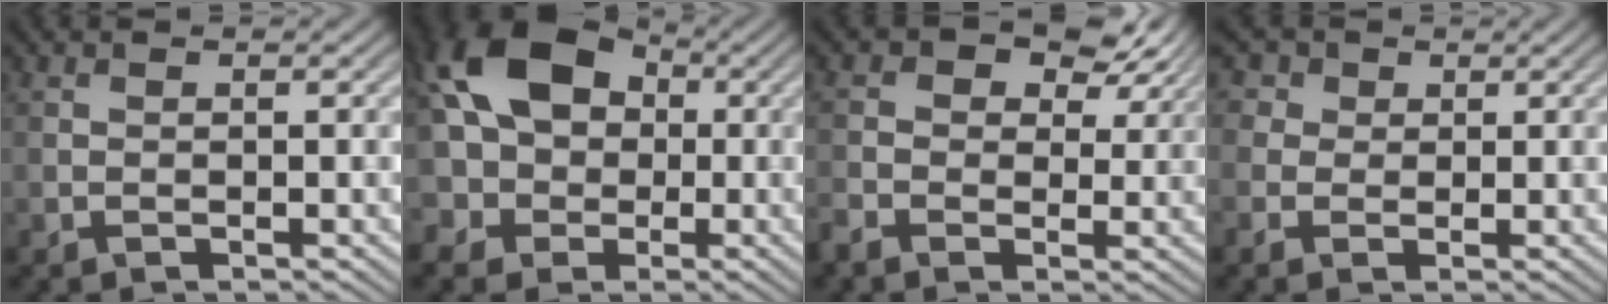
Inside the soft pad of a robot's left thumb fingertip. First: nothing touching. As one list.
[{"total": 12.5, "force": [1.3, 9.8, 7.7], "torque": [-0.150, 0.014, 0.003]}, {"total": 7.0, "force": [1.4, 5.1, 4.7], "torque": [-0.085, -0.002, 0.012]}, {"total": 3.4, "force": [1.2, 3.0, 1.1], "torque": [-0.052, 0.008, 0.013]}]